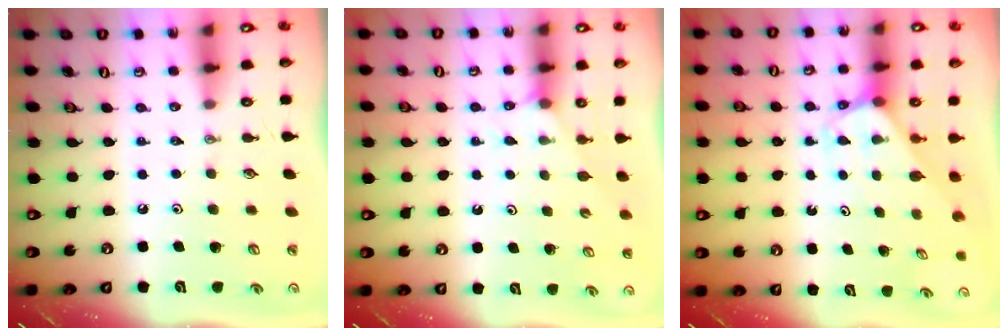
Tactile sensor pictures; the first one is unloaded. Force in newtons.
{"total": 4.1, "press": 4.1, "slide": 0.4}
{"total": 2.2, "press": 2.2, "slide": 0.1}